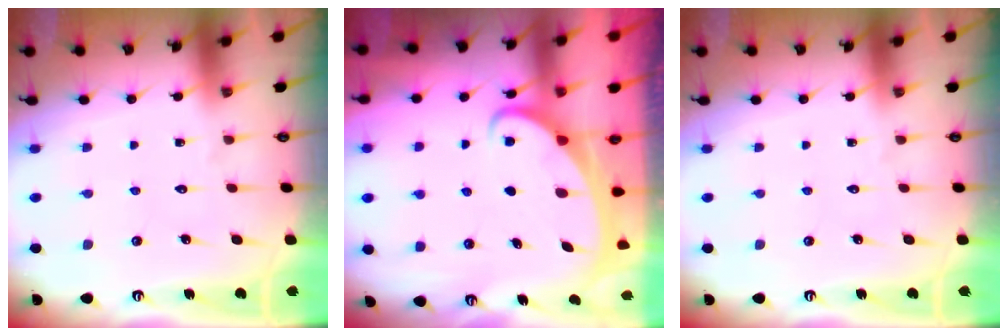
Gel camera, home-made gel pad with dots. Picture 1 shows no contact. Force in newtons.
{"total": 2.2, "press": 2.2, "slide": 0.3}
{"total": 0.0}